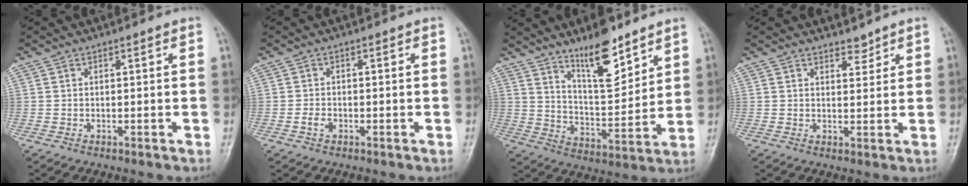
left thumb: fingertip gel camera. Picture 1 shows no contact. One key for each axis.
{"total": 2.0, "fx": -0.9, "fy": 1.4, "fz": 1.1, "tx": -0.019, "ty": 0.006, "tz": -0.018}
{"total": 12.4, "fx": 8.8, "fy": 3.9, "fz": 7.8, "tx": -0.106, "ty": -0.070, "tz": 0.158}
{"total": 2.3, "fx": 1.9, "fy": 1.0, "fz": 0.5, "tx": 0.008, "ty": -0.015, "tz": 0.028}